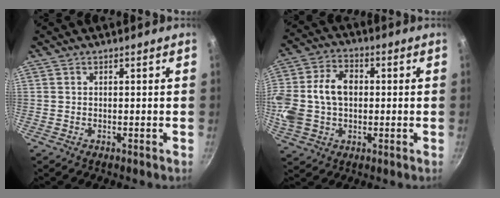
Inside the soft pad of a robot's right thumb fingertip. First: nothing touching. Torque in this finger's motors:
{"motor_torque": [1.70, 1.91, 1.60, -0.23, 0.38]}